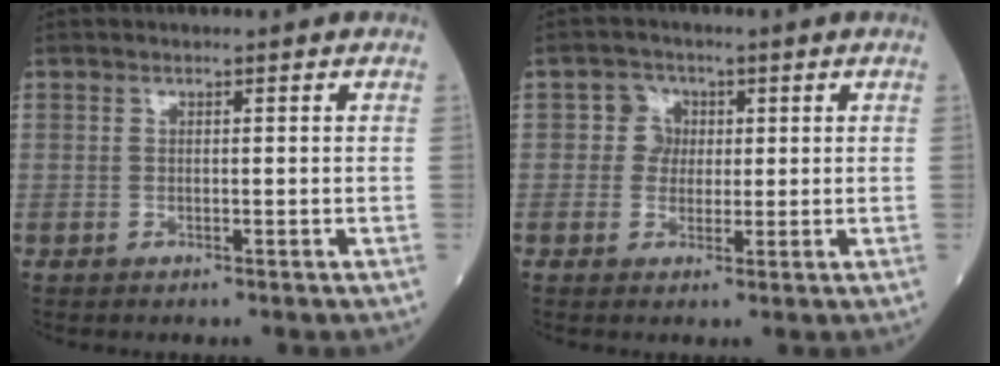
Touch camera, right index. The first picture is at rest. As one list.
[{"total": 3.2, "force": [0.7, 3.0, 0.9], "torque": [-0.010, 0.006, 0.007]}]